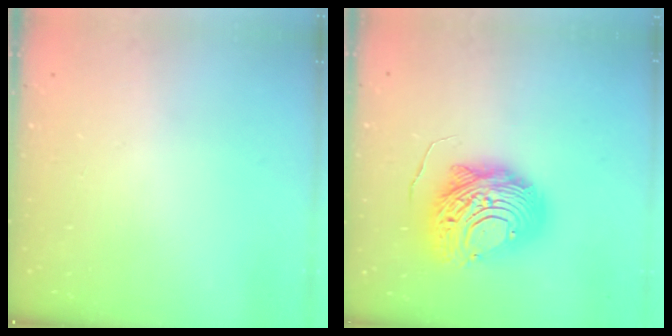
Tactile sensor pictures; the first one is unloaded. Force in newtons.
{"total": 17.5, "press": 17.5, "slide": 1.5}